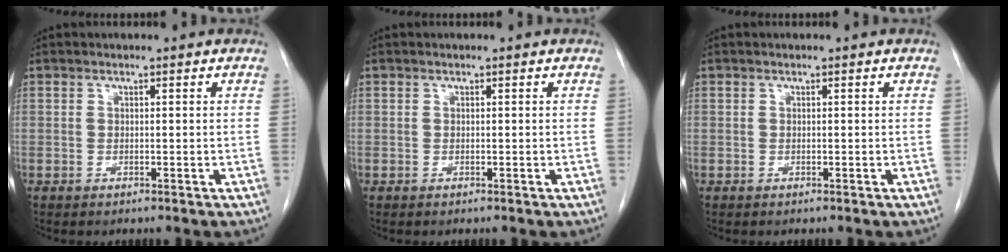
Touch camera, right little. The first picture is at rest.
{"total": 0.0}
{"total": 0.0}